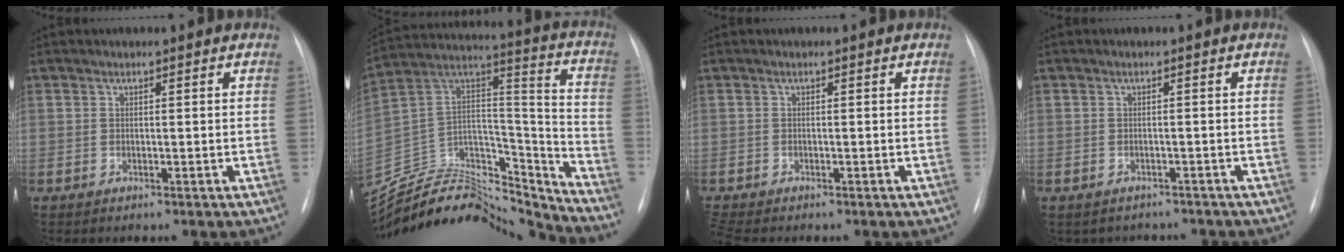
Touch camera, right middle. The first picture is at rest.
{"total": 24.0, "force": [-22.6, 5.8, 5.8], "torque": [-0.137, 0.038, -0.372]}
{"total": 2.1, "force": [-1.9, 0.4, 0.8], "torque": [-0.018, -0.006, -0.032]}
{"total": 4.5, "force": [-3.9, 2.2, 0.0], "torque": [0.003, 0.012, -0.043]}